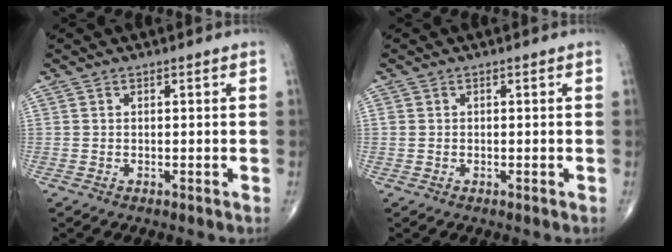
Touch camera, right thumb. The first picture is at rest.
{"total": 0.8, "force": [0.1, 0.6, 0.4], "torque": [-0.009, 0.002, 0.002]}